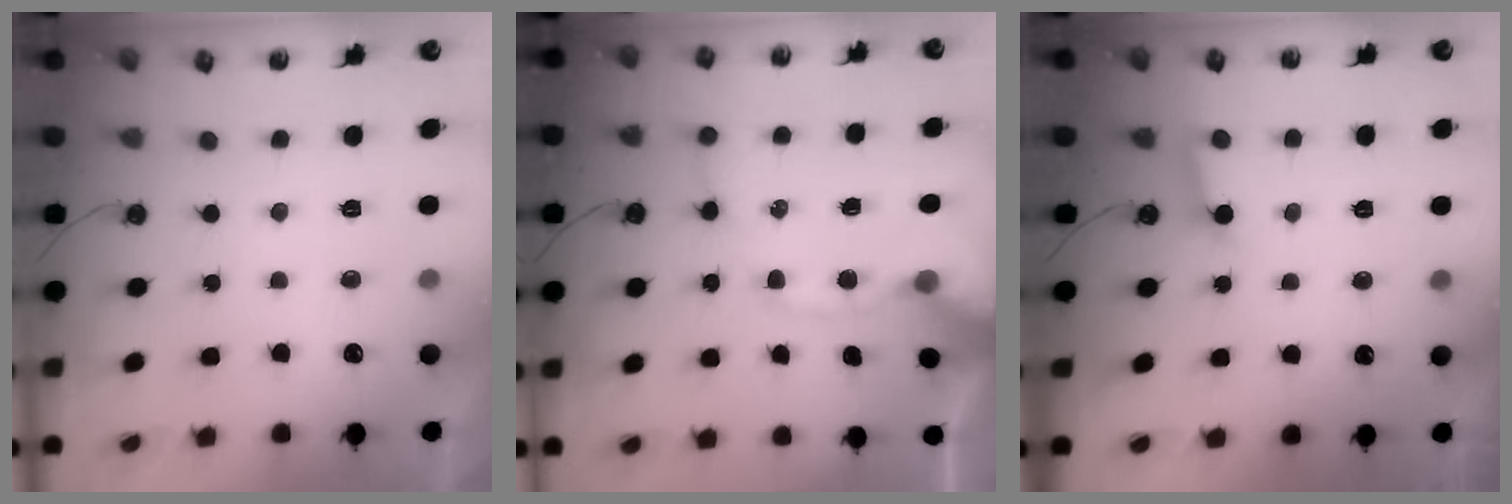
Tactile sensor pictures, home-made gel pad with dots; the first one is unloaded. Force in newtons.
{"total": 13.5, "press": 13.4, "slide": 1.9}
{"total": 2.9, "press": 2.9, "slide": 0.2}